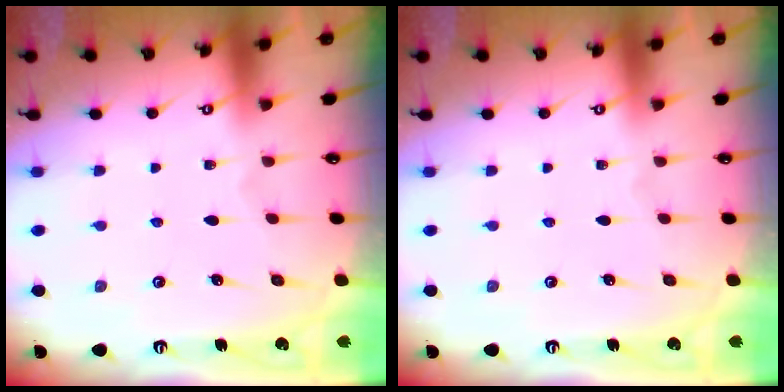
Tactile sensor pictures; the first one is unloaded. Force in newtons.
{"total": 0.0}